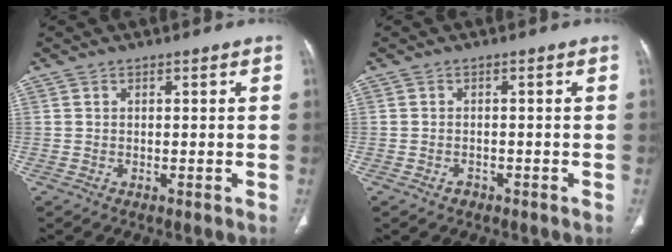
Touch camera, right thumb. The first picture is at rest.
{"total": 1.2, "force": [-0.8, 0.8, 0.4], "torque": [-0.008, 0.005, -0.012]}